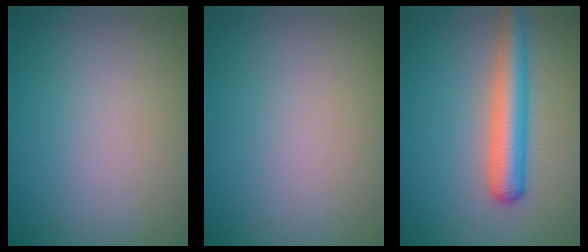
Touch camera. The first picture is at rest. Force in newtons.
{"total": 0.0}
{"total": 4.0, "press": 4.0, "slide": 0.1}